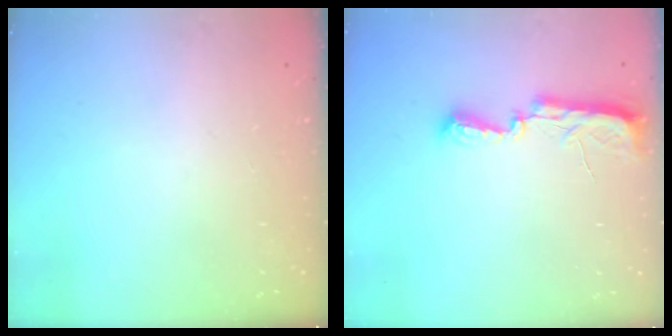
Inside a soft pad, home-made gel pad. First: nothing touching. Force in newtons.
{"total": 7.7, "press": 7.7, "slide": 0.7}